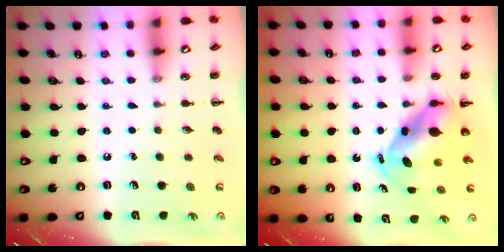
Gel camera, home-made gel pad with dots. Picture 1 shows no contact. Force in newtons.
{"total": 6.5, "press": 6.4, "slide": 1.2}